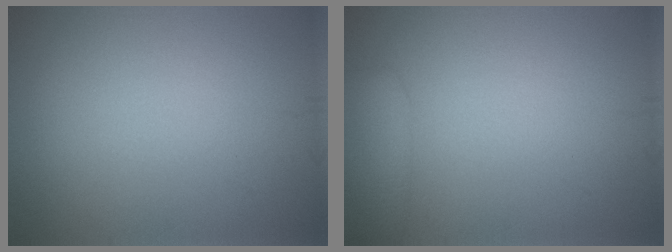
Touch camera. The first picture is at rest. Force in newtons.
{"total": 2.5, "press": 2.5, "slide": 0.2}